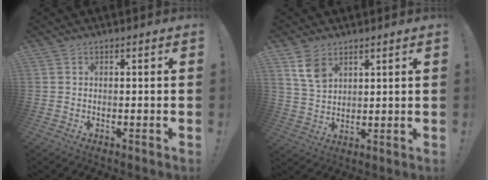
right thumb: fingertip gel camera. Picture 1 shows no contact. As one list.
[{"total": 7.4, "force": [4.4, 4.5, 3.8], "torque": [-0.061, -0.015, 0.085]}]